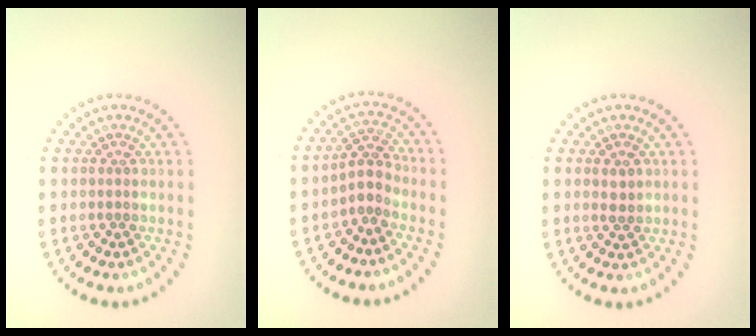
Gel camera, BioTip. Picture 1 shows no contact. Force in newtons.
{"total": 2.1, "press": 1.6, "slide": 1.3}
{"total": 1.1, "press": 1.1, "slide": 0.4}